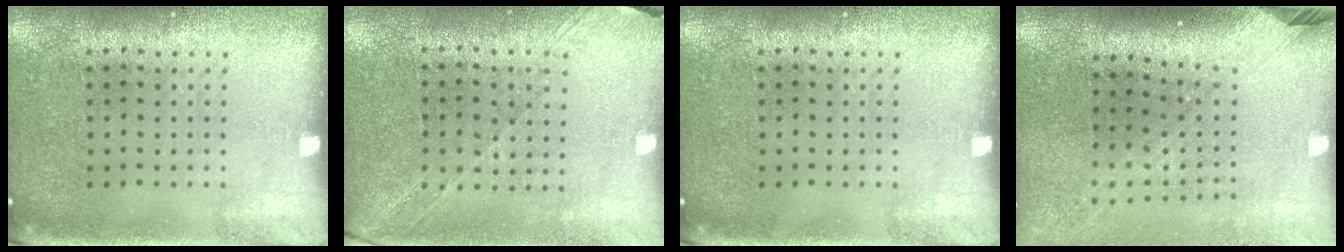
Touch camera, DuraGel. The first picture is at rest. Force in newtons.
{"total": 1.4, "press": 1.2, "slide": 0.8}
{"total": 0.0}
{"total": 2.3, "press": 1.7, "slide": 1.6}